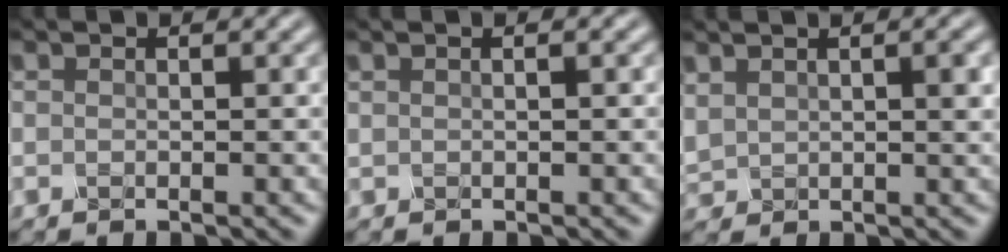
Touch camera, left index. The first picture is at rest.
{"total": 0.7, "force": [0.4, 0.1, 0.5], "torque": [-0.011, 0.003, 0.004]}
{"total": 3.1, "force": [1.6, 1.8, 2.0], "torque": [-0.045, 0.004, 0.031]}